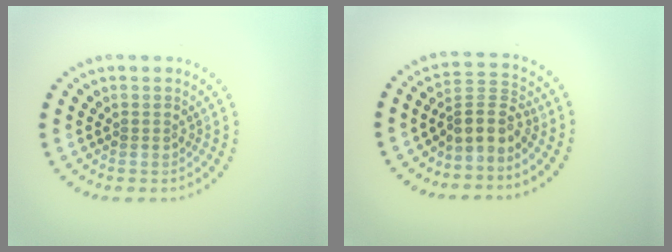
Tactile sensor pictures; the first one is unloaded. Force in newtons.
{"total": 3.2, "press": 2.4, "slide": 2.1}